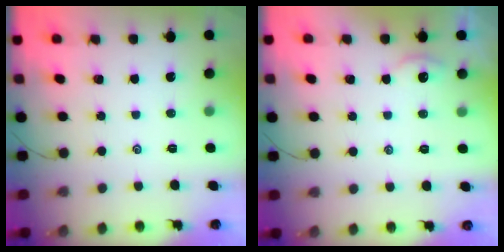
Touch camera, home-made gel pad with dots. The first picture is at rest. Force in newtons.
{"total": 1.2, "press": 1.2, "slide": 0.2}